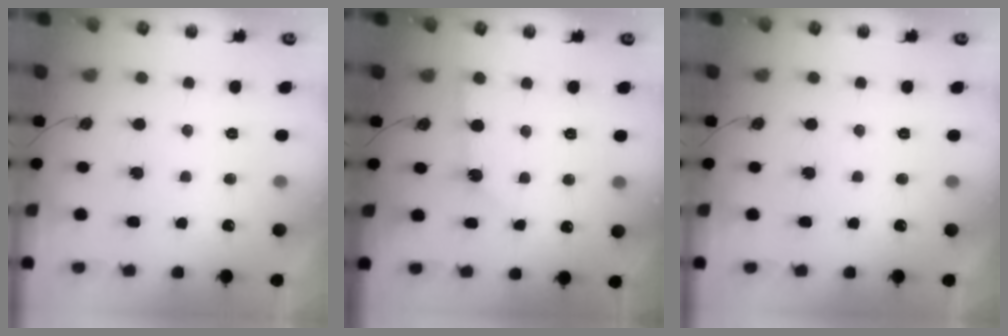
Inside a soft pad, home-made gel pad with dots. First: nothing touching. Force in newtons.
{"total": 2.2, "press": 2.2, "slide": 0.4}
{"total": 0.0}